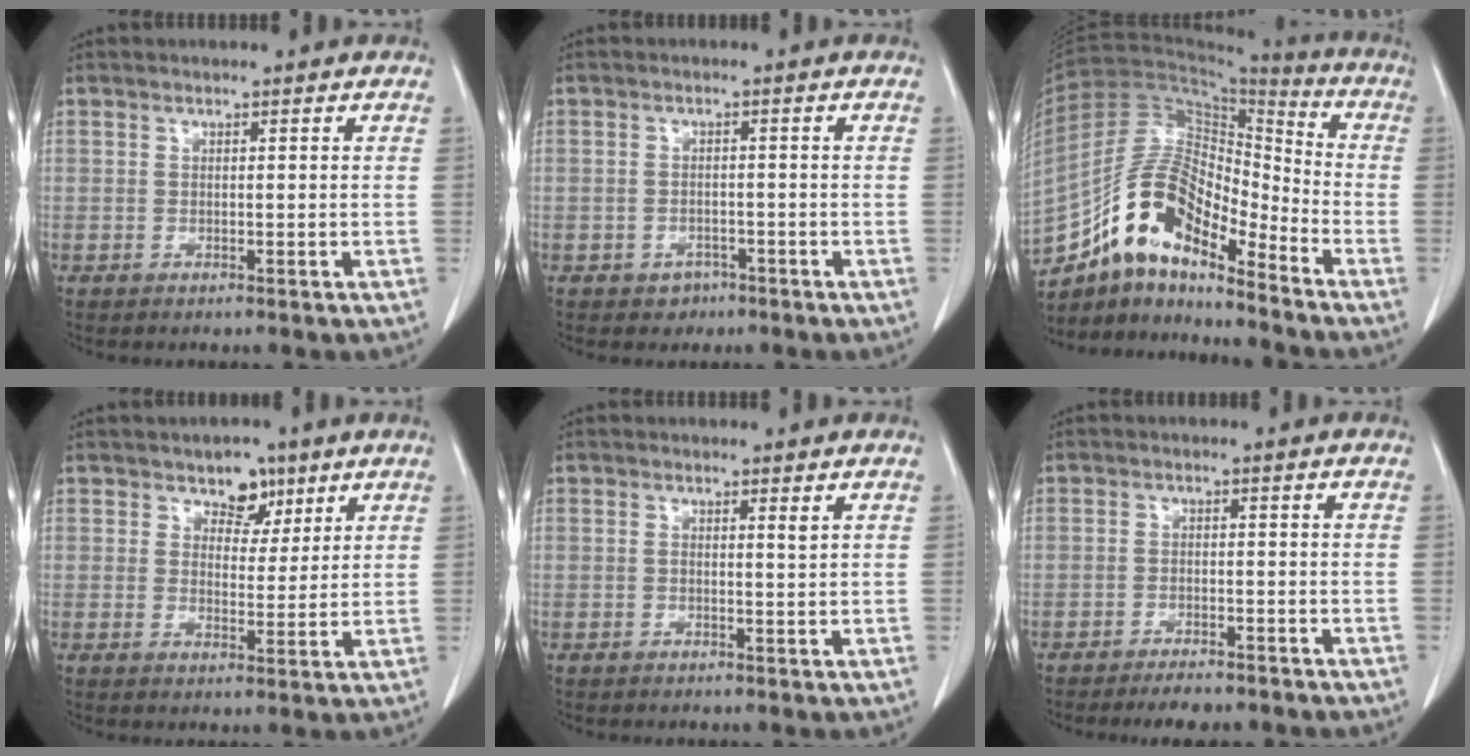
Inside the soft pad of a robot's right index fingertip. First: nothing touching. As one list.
[{"total": 2.5, "force": [-1.6, 1.9, 0.6], "torque": [-0.008, 0.007, -0.017]}, {"total": 14.3, "force": [-10.5, 4.6, 8.4], "torque": [-0.154, 0.039, -0.190]}, {"total": 4.8, "force": [3.0, 3.2, 2.0], "torque": [-0.018, 0.003, 0.047]}, {"total": 0.8, "force": [0.4, -0.1, 0.7], "torque": [-0.018, 0.002, 0.009]}, {"total": 5.4, "force": [-4.6, 1.4, 2.3], "torque": [-0.028, -0.004, -0.066]}]